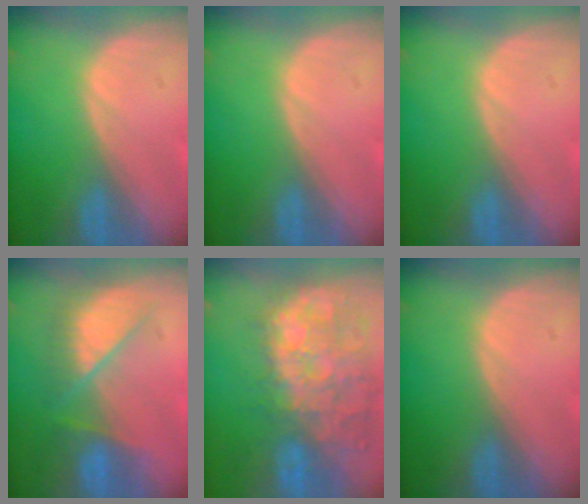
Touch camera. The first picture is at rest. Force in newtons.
{"total": 0.0}
{"total": 0.0}
{"total": 7.2, "press": 7.2, "slide": 0.5}
{"total": 13.4, "press": 11.6, "slide": 6.7}
{"total": 0.0}